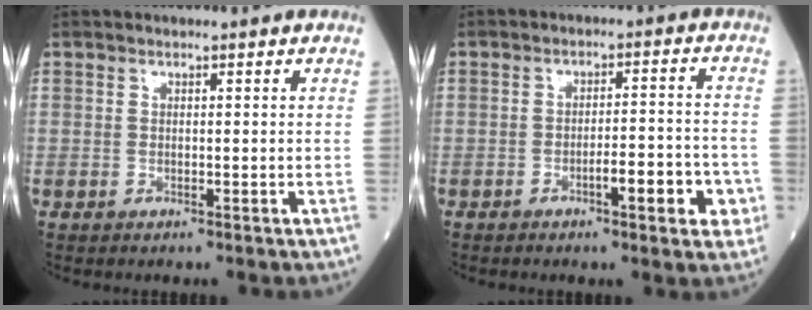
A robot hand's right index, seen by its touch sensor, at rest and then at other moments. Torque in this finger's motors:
{"motor_torque": [0.33, -0.02, 0.07, 0.08]}